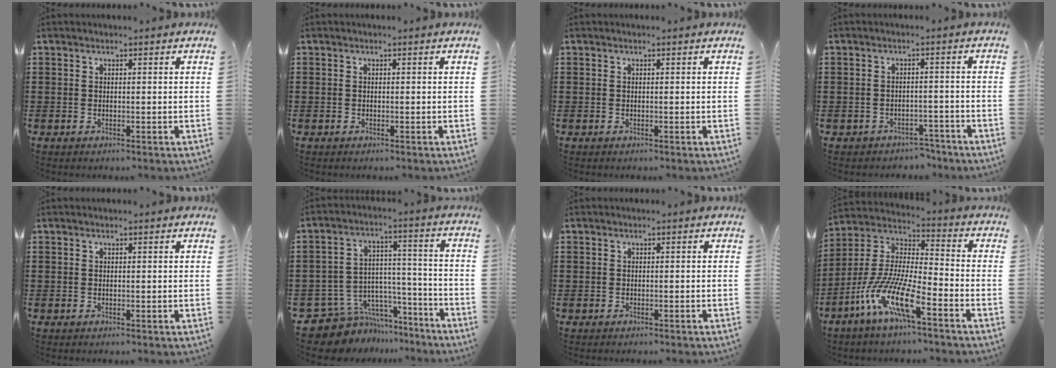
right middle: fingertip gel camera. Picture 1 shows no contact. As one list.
[{"total": 0.0}, {"total": 0.0}, {"total": 2.6, "force": [-2.5, 0.7, -0.2], "torque": [-0.005, 0.002, -0.056]}, {"total": 0.0}, {"total": 9.1, "force": [-7.3, 5.1, 1.4], "torque": [-0.039, 0.013, -0.135]}, {"total": 0.8, "force": [-0.6, 0.6, 0.0], "torque": [0.000, 0.003, -0.015]}, {"total": 11.7, "force": [-8.0, 1.9, 8.4], "torque": [-0.201, -0.020, -0.167]}]